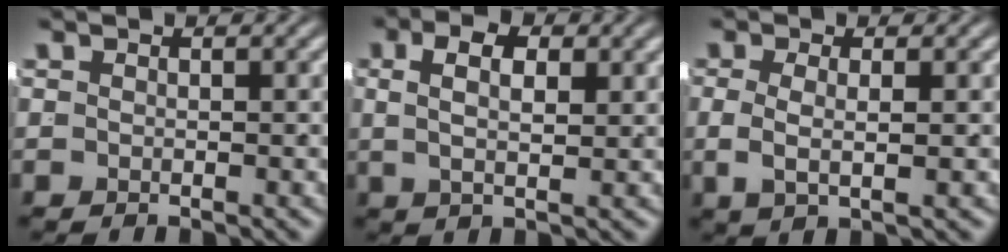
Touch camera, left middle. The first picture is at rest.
{"total": 4.3, "force": [1.4, 2.0, 3.6], "torque": [-0.044, 0.004, 0.020]}
{"total": 2.4, "force": [-0.1, 0.5, 2.4], "torque": [-0.045, -0.013, 0.008]}